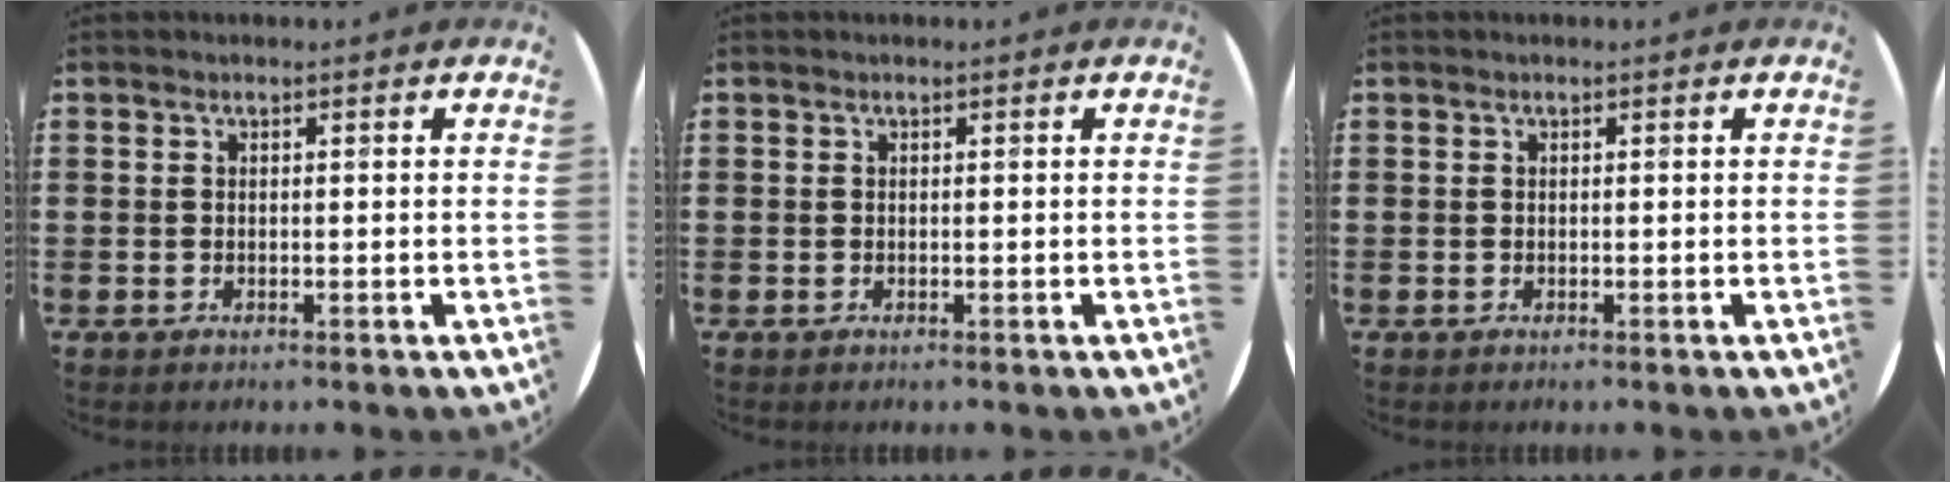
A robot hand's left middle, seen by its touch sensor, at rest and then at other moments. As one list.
[{"total": 0.0}, {"total": 0.0}]